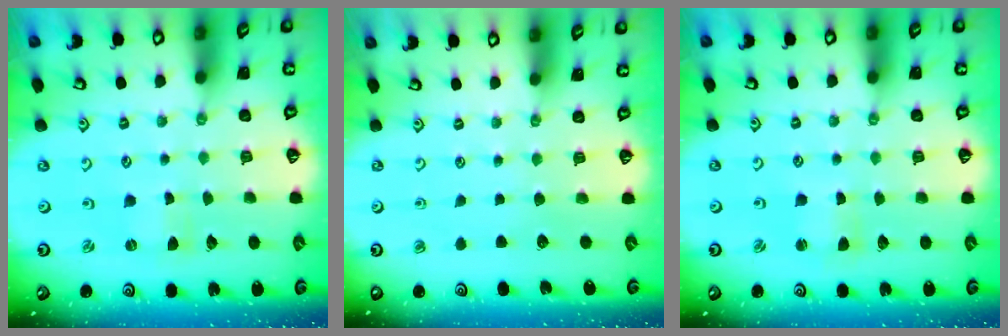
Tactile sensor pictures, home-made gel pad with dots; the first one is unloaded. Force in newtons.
{"total": 0.0}
{"total": 1.7, "press": 1.6, "slide": 0.4}